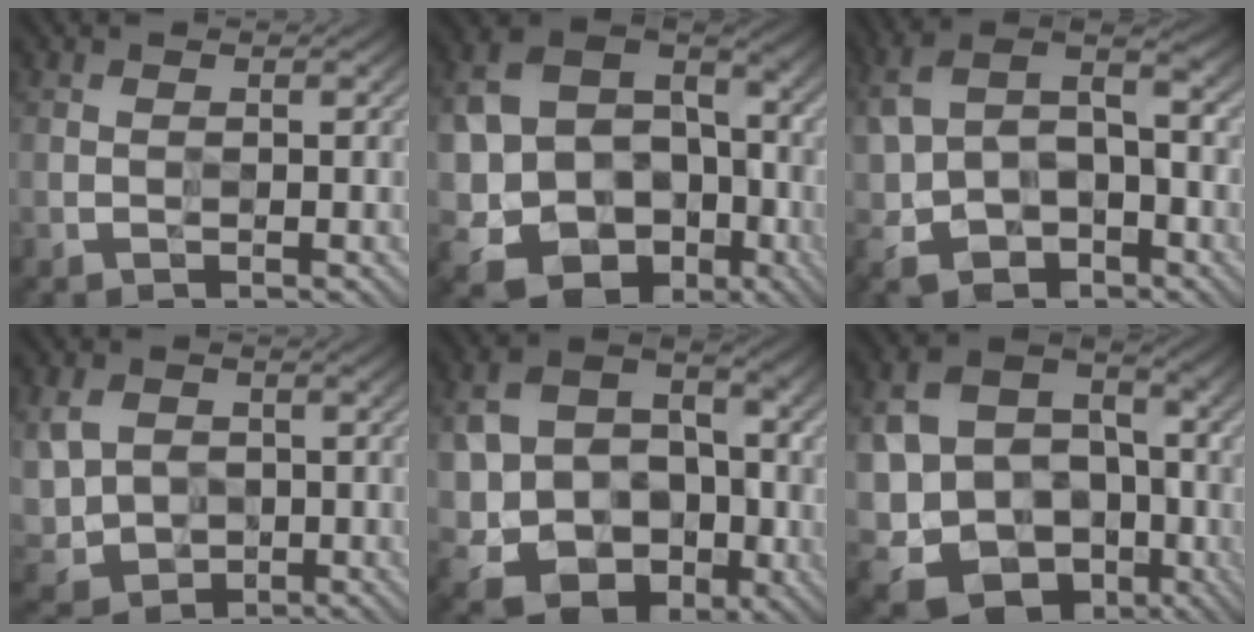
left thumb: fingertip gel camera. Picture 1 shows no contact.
{"total": 18.5, "force": [-5.1, 15.0, 9.6], "torque": [-0.188, -0.031, -0.079]}
{"total": 11.5, "force": [-3.3, 7.4, 8.2], "torque": [-0.190, -0.012, -0.058]}
{"total": 6.2, "force": [-0.1, 5.2, 3.3], "torque": [-0.096, -0.015, -0.003]}
{"total": 12.9, "force": [-2.6, 10.1, 7.5], "torque": [-0.156, -0.017, -0.054]}
{"total": 16.5, "force": [-4.0, 13.6, 8.3], "torque": [-0.180, -0.040, -0.067]}